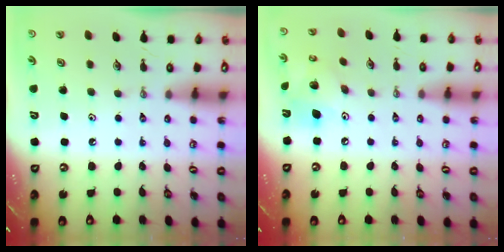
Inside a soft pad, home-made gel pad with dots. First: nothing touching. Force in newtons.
{"total": 14.4, "press": 14.2, "slide": 2.4}